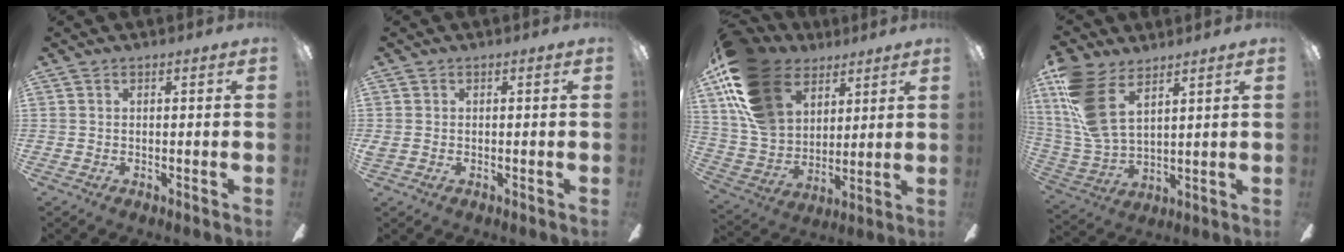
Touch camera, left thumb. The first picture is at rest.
{"total": 1.0, "force": [-0.4, 0.6, 0.6], "torque": [-0.013, 0.000, -0.006]}
{"total": 20.1, "force": [10.6, 13.4, 10.6], "torque": [-0.242, -0.034, 0.203]}
{"total": 14.7, "force": [8.0, 7.2, 10.0], "torque": [-0.237, -0.030, 0.149]}